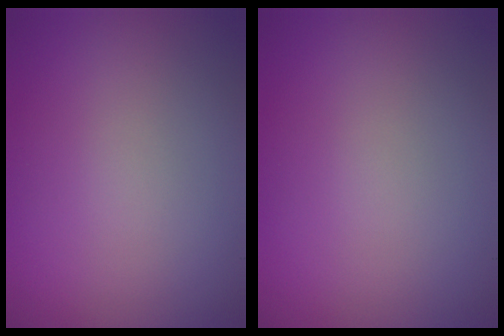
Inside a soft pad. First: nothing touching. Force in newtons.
{"total": 0.0}